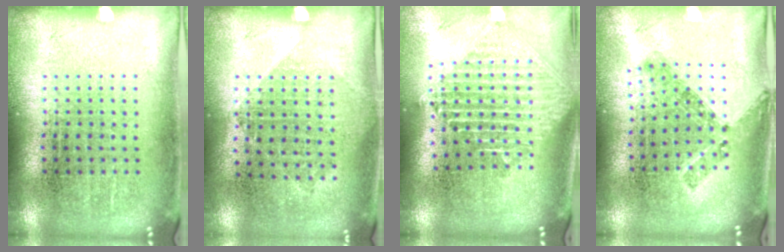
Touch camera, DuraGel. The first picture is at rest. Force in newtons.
{"total": 1.0, "press": 0.9, "slide": 0.5}
{"total": 2.3, "press": 1.8, "slide": 1.4}
{"total": 0.8, "press": 0.8, "slide": 0.3}